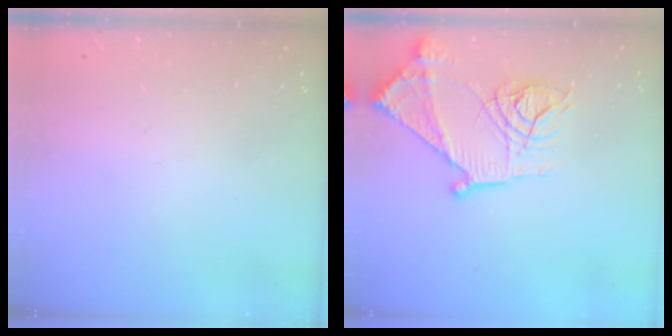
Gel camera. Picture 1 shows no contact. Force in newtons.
{"total": 16.5, "press": 16.5, "slide": 1.3}